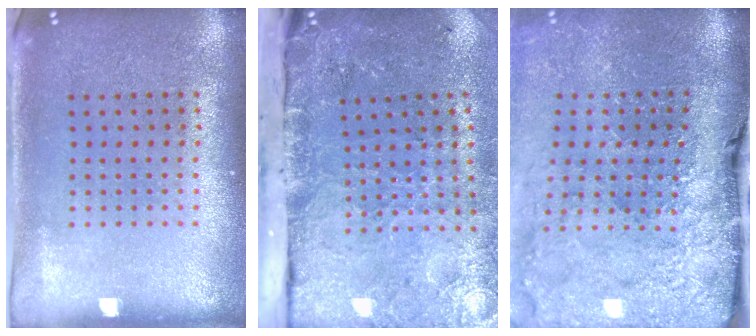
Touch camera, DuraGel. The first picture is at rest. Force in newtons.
{"total": 4.9, "press": 3.6, "slide": 3.3}
{"total": 4.6, "press": 3.6, "slide": 2.9}